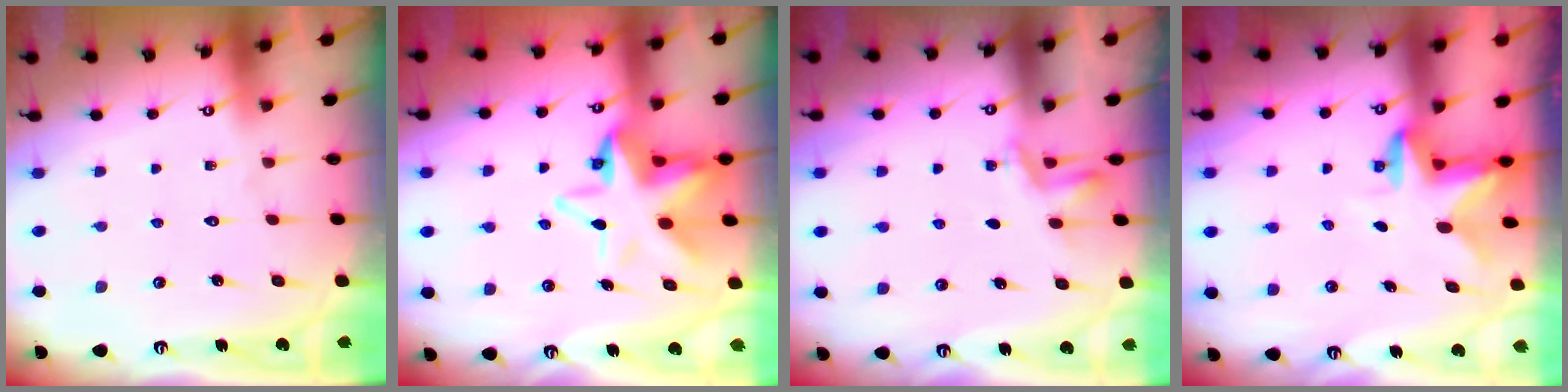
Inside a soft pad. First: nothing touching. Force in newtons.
{"total": 11.1, "press": 10.9, "slide": 1.9}
{"total": 2.7, "press": 2.4, "slide": 1.2}
{"total": 2.5, "press": 2.5, "slide": 0.5}